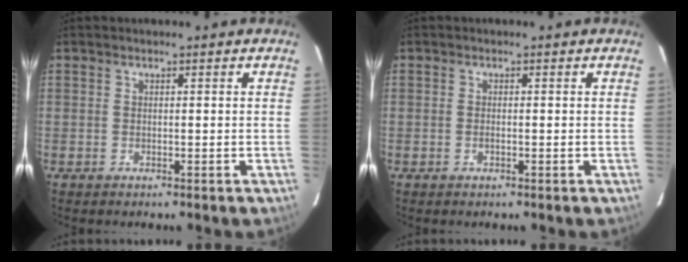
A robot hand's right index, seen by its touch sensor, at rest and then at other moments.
{"total": 0.5, "force": [-0.2, 0.2, 0.4], "torque": [-0.009, 0.001, -0.005]}